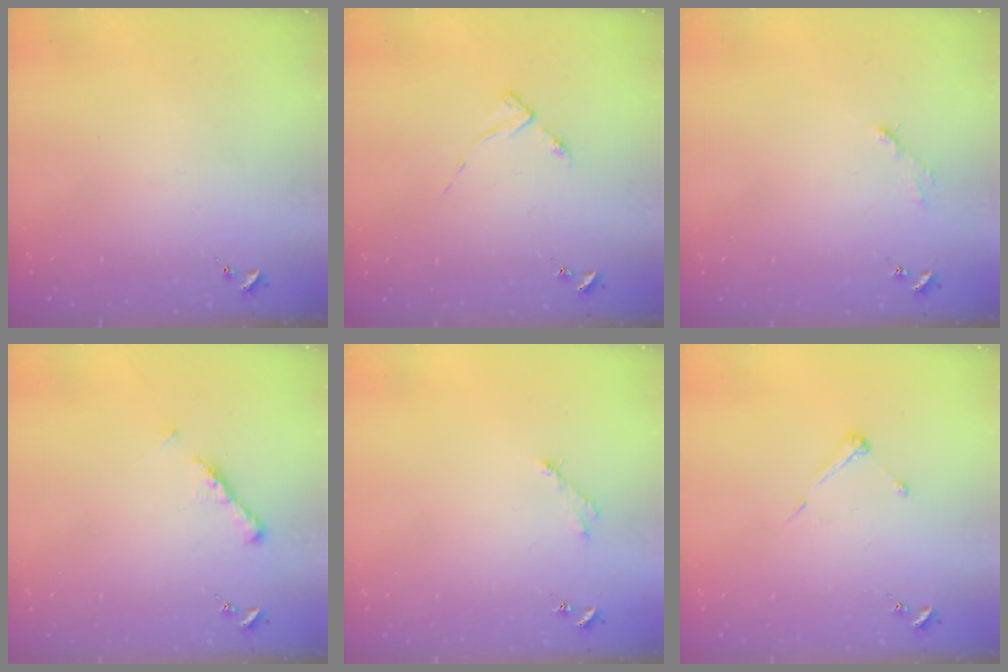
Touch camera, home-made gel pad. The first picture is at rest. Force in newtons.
{"total": 3.1, "press": 3.1, "slide": 0.4}
{"total": 2.9, "press": 2.9, "slide": 0.4}
{"total": 6.8, "press": 6.7, "slide": 0.6}
{"total": 2.5, "press": 2.5, "slide": 0.3}
{"total": 5.7, "press": 5.7, "slide": 0.4}